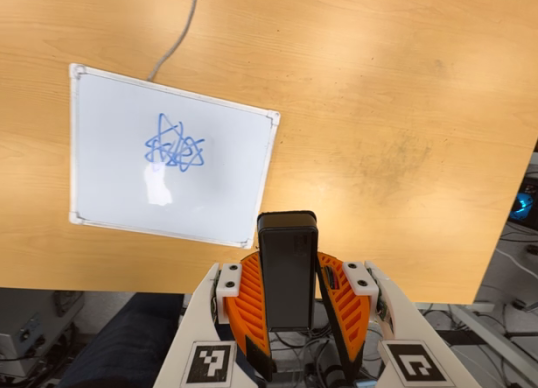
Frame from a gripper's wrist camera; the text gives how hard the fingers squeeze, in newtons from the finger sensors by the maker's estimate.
{"total": 5.9, "left": 5.6, "right": 6.2}